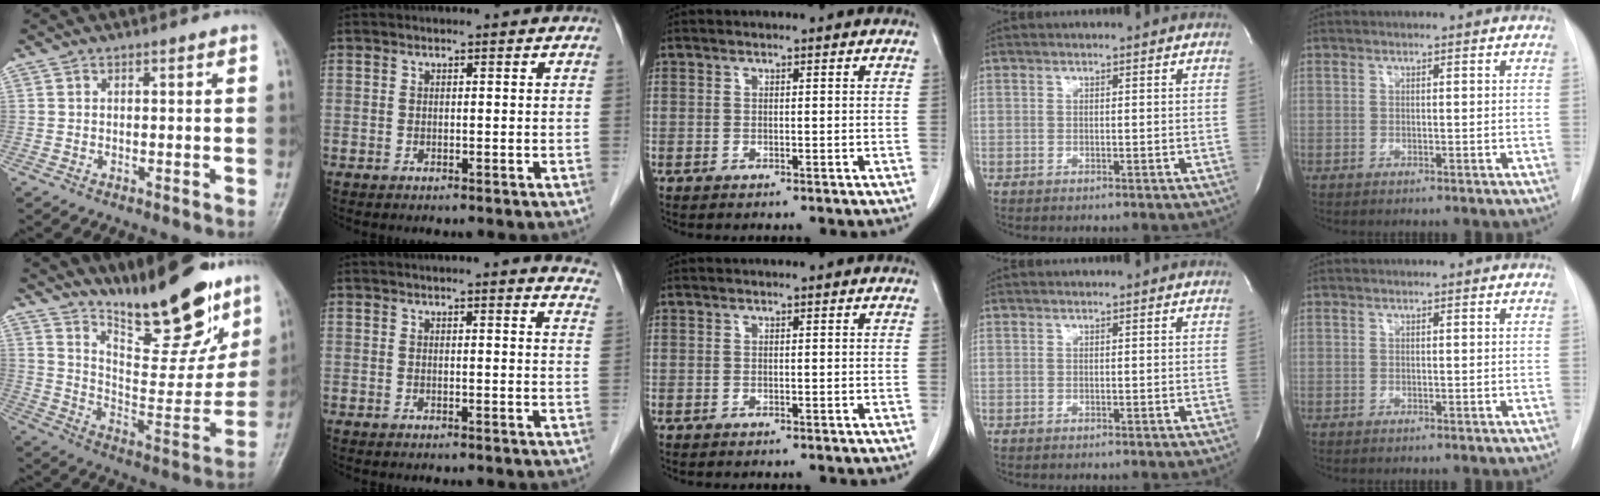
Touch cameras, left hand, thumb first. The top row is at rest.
{"thumb": {"total": 21.6, "force": [16.2, 6.2, 12.9], "torque": [-0.143, -0.101, 0.262]}, "index": {"total": 9.8, "force": [9.1, 0.5, 3.5], "torque": [-0.027, -0.027, 0.074]}}